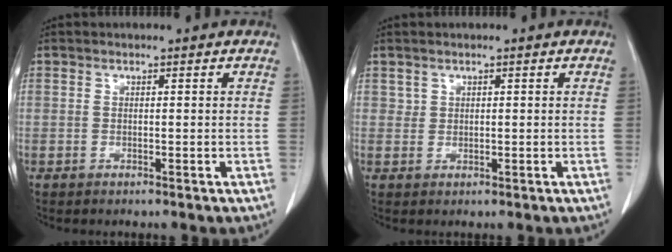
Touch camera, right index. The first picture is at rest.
{"total": 0.9, "force": [0.6, 0.6, 0.1], "torque": [0.010, -0.001, 0.007]}